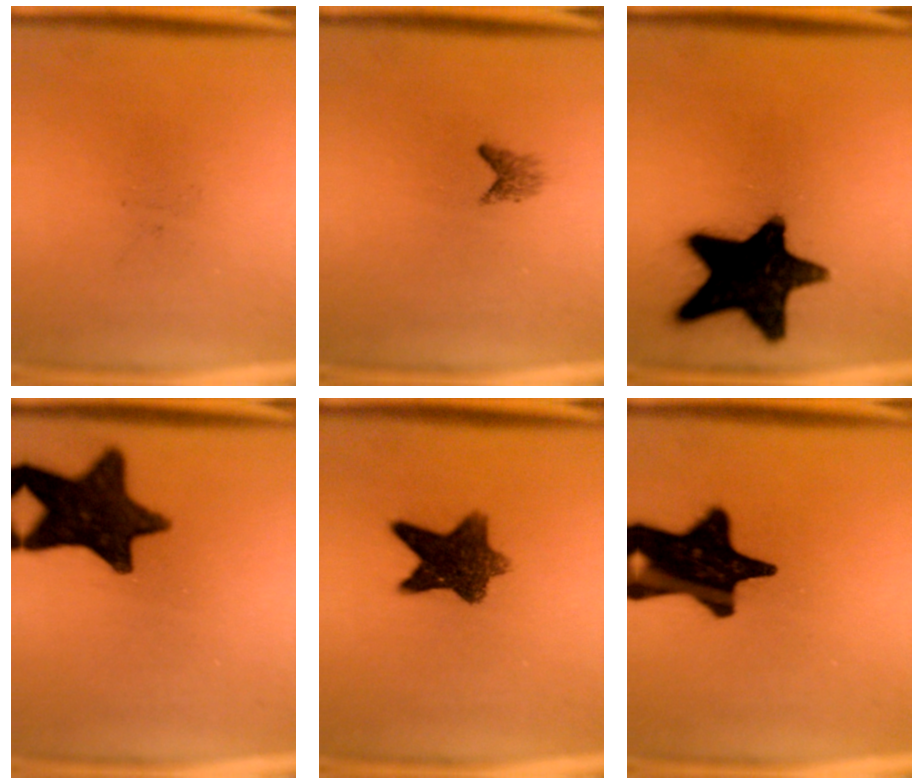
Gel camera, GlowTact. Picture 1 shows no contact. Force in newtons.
{"total": 1.4}
{"total": 18.5}
{"total": 14.3}
{"total": 9.2}
{"total": 19.5}